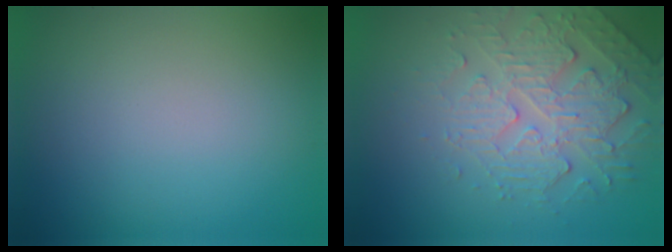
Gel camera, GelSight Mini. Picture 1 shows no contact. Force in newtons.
{"total": 4.9, "press": 3.7, "slide": 3.3}